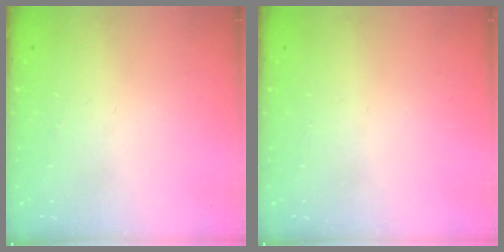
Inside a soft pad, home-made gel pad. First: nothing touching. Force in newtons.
{"total": 0.0}